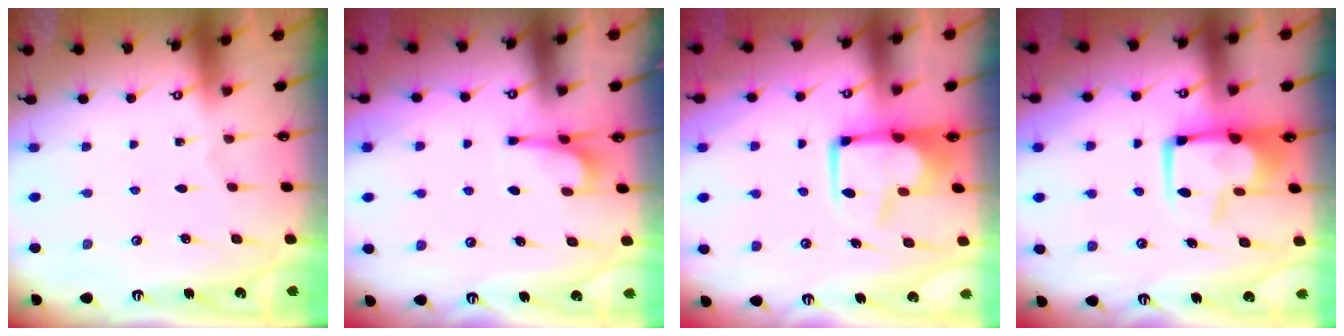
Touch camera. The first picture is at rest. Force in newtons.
{"total": 3.8, "press": 3.8, "slide": 0.3}
{"total": 2.6, "press": 2.3, "slide": 1.2}
{"total": 9.6, "press": 9.5, "slide": 1.4}